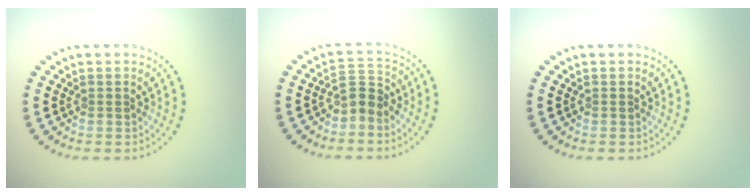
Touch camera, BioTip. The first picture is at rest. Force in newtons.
{"total": 2.3, "press": 1.6, "slide": 1.6}
{"total": 0.0}